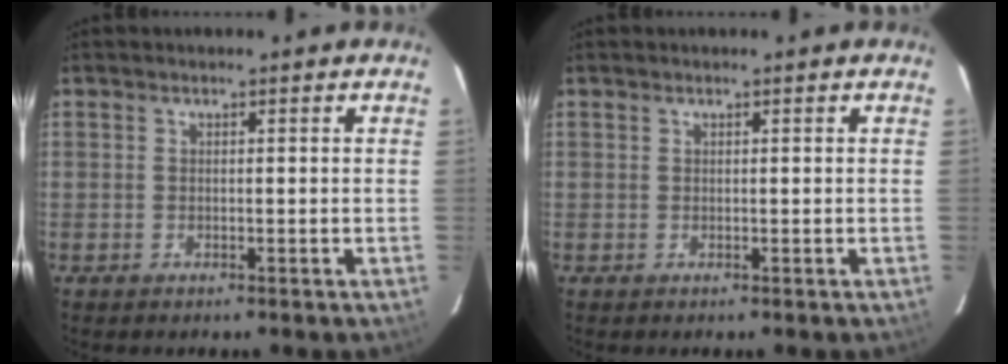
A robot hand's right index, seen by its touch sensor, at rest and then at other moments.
{"total": 0.0}